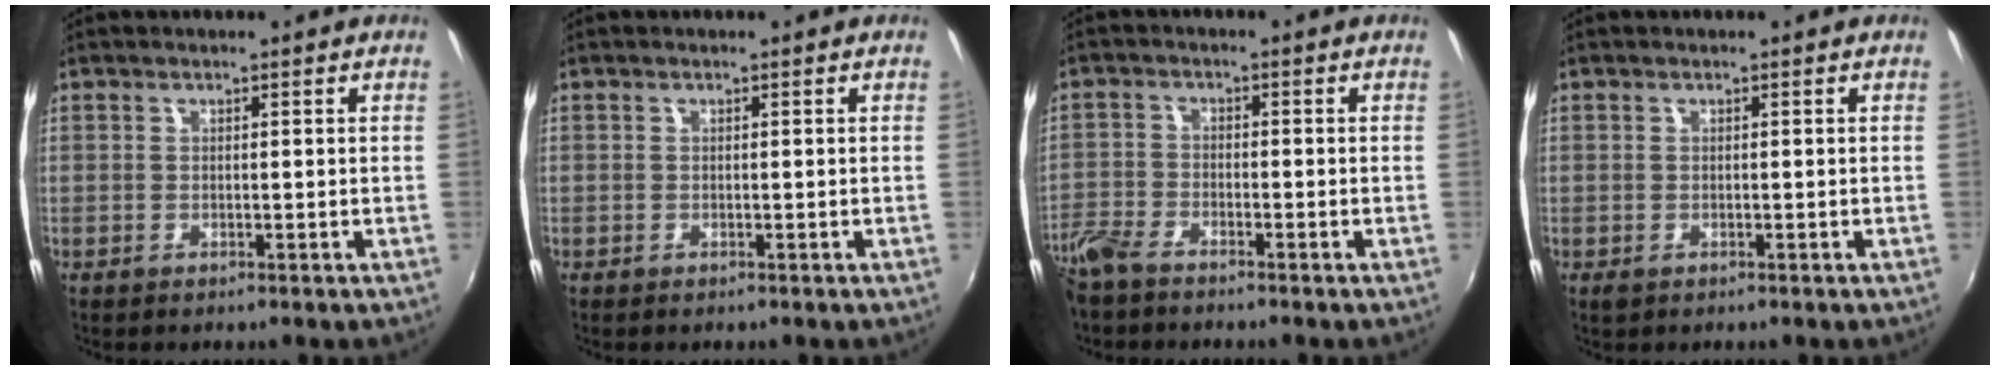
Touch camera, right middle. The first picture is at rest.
{"total": 0.0}
{"total": 5.8, "force": [-5.0, 1.6, 2.5], "torque": [-0.067, -0.014, -0.106]}
{"total": 0.5, "force": [-0.2, 0.4, 0.3], "torque": [-0.007, -0.003, -0.003]}